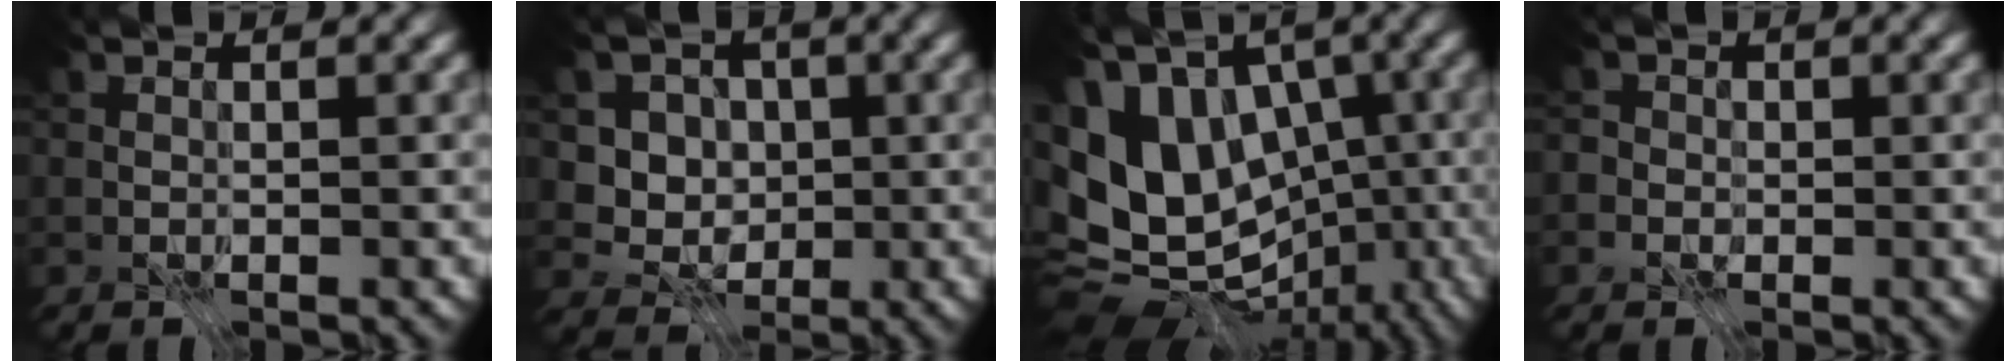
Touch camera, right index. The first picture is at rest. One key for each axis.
{"total": 4.9, "fx": 0.6, "fy": 4.3, "fz": 2.2, "tx": -0.032, "ty": -0.001, "tz": 0.001}
{"total": 14.3, "fx": 0.5, "fy": 10.7, "fz": 9.5, "tx": -0.176, "ty": 0.016, "tz": 0.031}
{"total": 2.5, "fx": -0.2, "fy": 2.4, "fz": 0.6, "tx": 0.003, "ty": 0.011, "tz": -0.019}